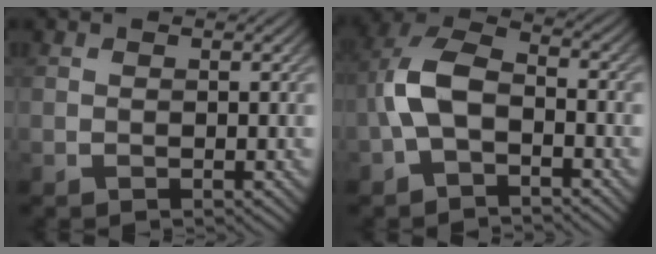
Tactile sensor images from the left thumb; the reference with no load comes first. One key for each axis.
{"total": 7.4, "fx": -2.3, "fy": 4.1, "fz": 5.7, "tx": -0.128, "ty": 0.017, "tz": -0.059}